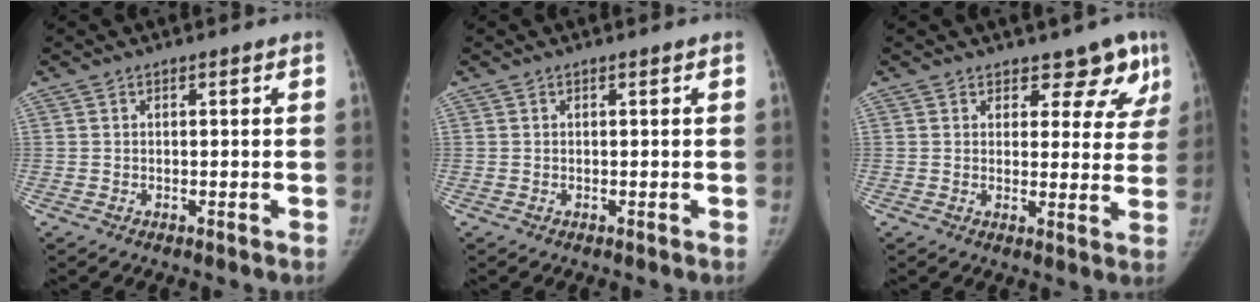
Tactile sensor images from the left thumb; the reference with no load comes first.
{"total": 0.0}
{"total": 8.2, "force": [6.3, 4.5, 2.8], "torque": [0.016, -0.034, 0.062]}